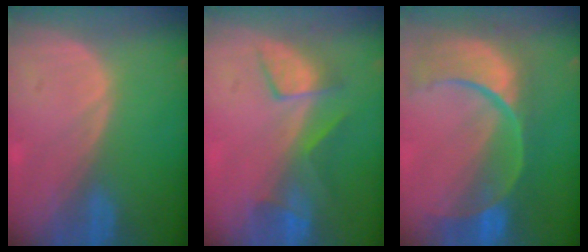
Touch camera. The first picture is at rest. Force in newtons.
{"total": 5.5, "press": 5.4, "slide": 1.1}
{"total": 12.6, "press": 10.1, "slide": 7.4}